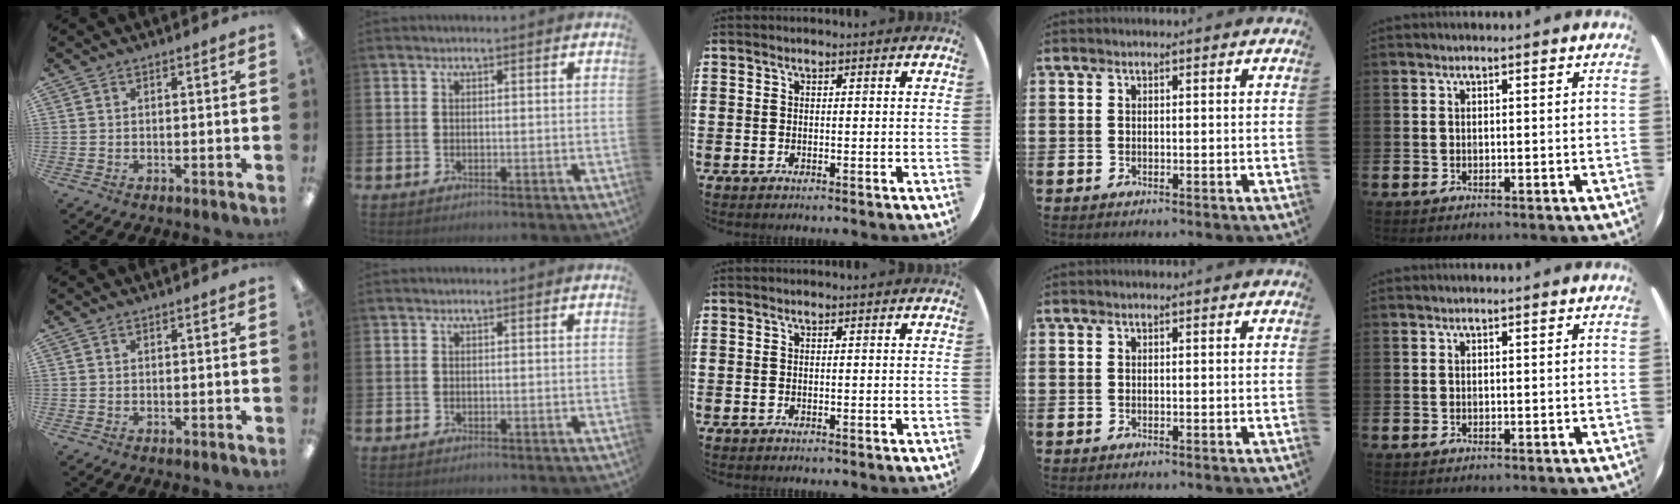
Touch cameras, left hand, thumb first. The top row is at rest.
{}